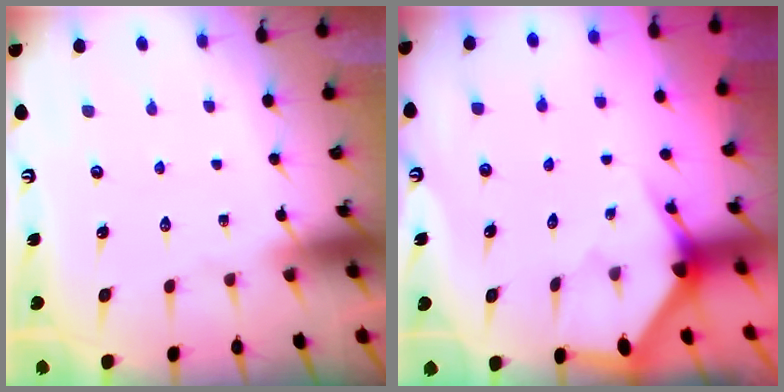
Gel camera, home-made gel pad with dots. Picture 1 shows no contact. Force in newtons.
{"total": 2.7, "press": 2.7, "slide": 0.1}